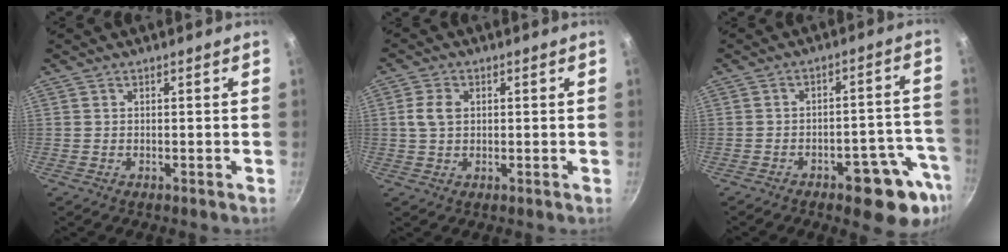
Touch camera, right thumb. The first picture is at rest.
{"total": 4.3, "force": [0.7, 3.0, 3.0], "torque": [-0.060, 0.004, 0.013]}
{"total": 12.9, "force": [-6.9, 4.3, 10.0], "torque": [-0.093, 0.055, -0.084]}